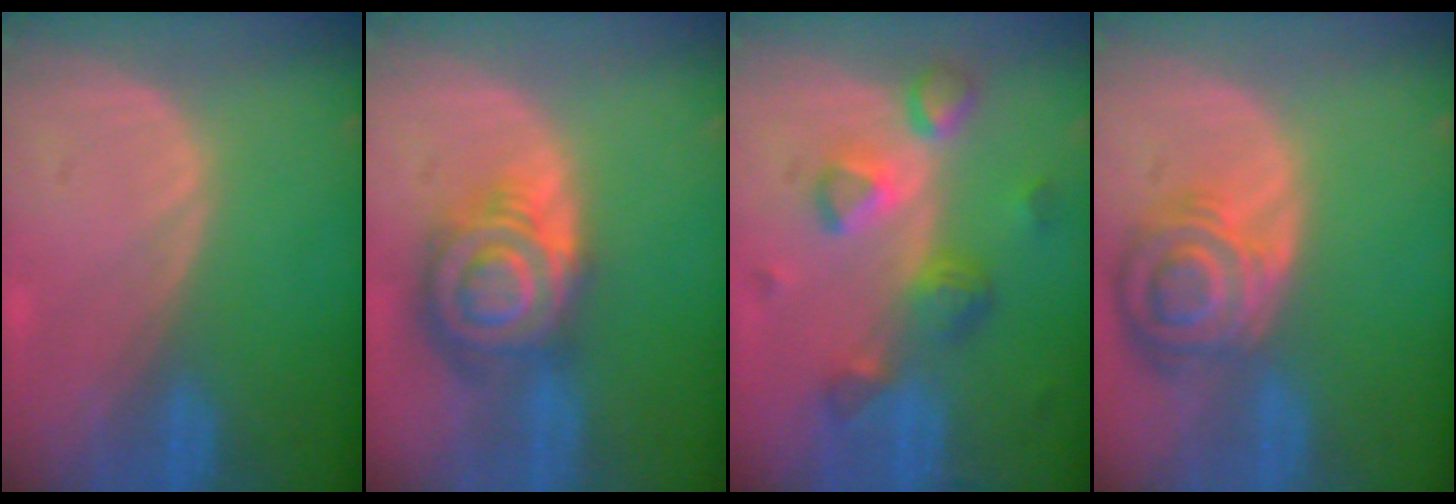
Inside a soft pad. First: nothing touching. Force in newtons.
{"total": 9.0, "press": 8.9, "slide": 0.6}
{"total": 8.0, "press": 7.2, "slide": 3.5}
{"total": 8.4, "press": 7.4, "slide": 3.9}